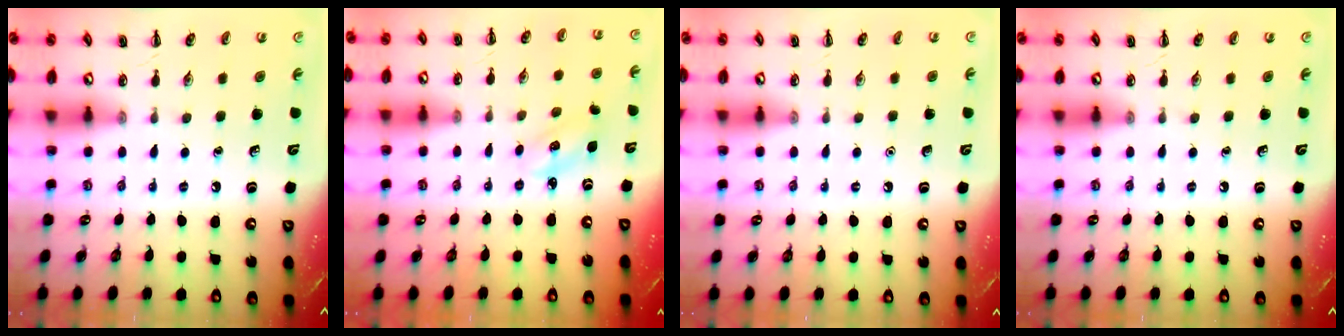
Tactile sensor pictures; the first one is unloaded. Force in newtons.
{"total": 2.8, "press": 2.8, "slide": 0.7}
{"total": 1.6, "press": 1.6, "slide": 0.1}
{"total": 0.0}